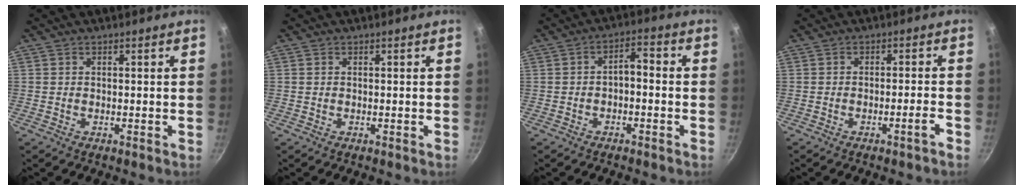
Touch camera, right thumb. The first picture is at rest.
{"total": 0.0}
{"total": 3.9, "force": [-1.1, 1.9, 3.2], "torque": [-0.045, 0.026, -0.019]}
{"total": 2.7, "force": [-1.7, -0.1, 2.0], "torque": [-0.031, 0.018, -0.021]}